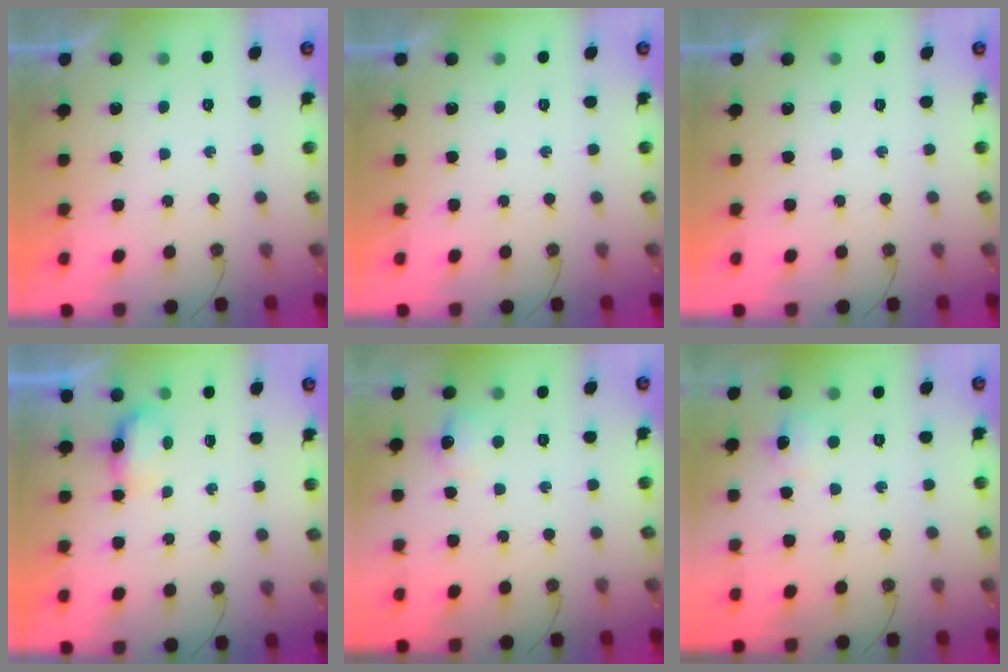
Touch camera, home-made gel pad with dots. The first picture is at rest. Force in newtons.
{"total": 0.0}
{"total": 0.0}
{"total": 4.2, "press": 3.9, "slide": 1.4}
{"total": 7.3, "press": 7.2, "slide": 1.0}
{"total": 6.8, "press": 6.8, "slide": 0.8}